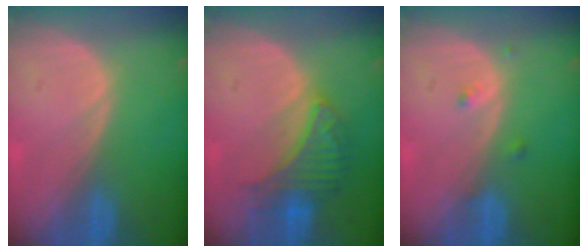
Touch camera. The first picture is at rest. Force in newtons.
{"total": 6.6, "press": 6.2, "slide": 2.2}
{"total": 1.3, "press": 1.3, "slide": 0.0}